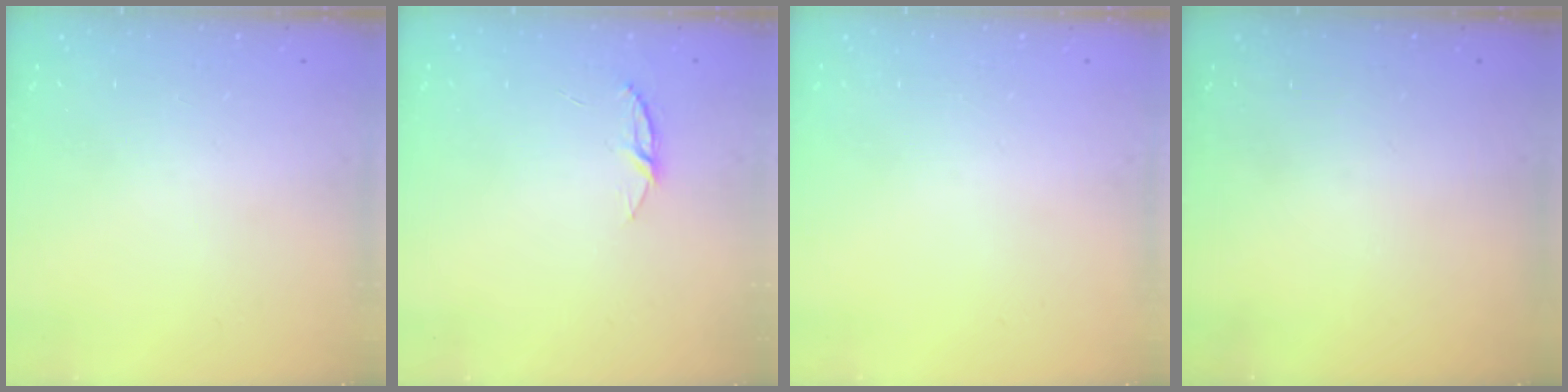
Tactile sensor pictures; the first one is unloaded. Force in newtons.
{"total": 4.6, "press": 4.5, "slide": 0.4}
{"total": 0.0}
{"total": 0.0}